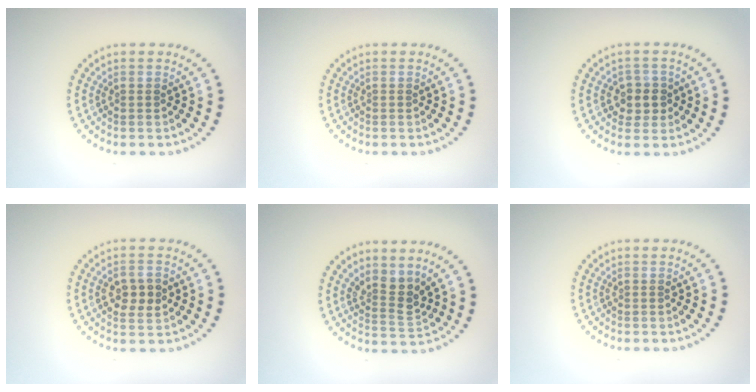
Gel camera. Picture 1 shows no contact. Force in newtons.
{"total": 0.0}
{"total": 2.3, "press": 2.1, "slide": 1.0}
{"total": 2.8, "press": 2.8, "slide": 0.1}
{"total": 2.7, "press": 2.0, "slide": 1.8}
{"total": 0.0}